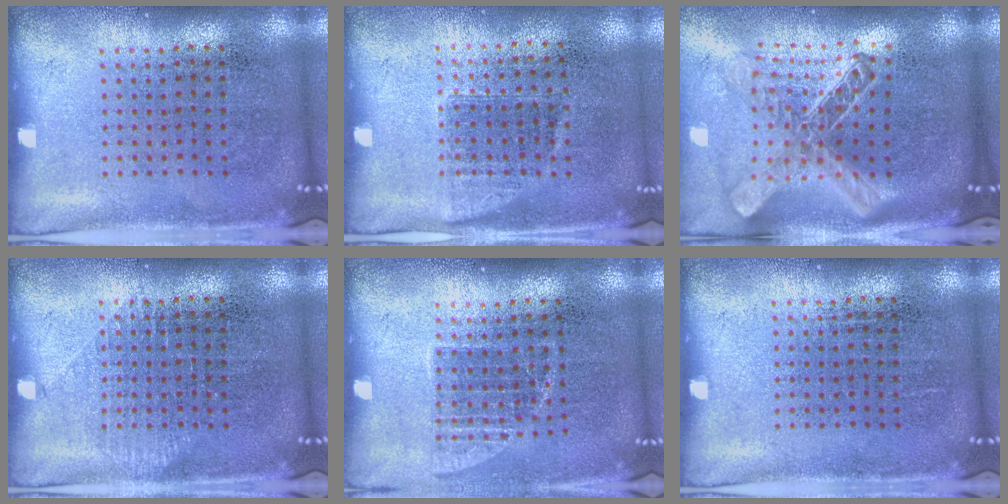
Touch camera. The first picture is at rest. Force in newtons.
{"total": 0.8, "press": 0.7, "slide": 0.4}
{"total": 2.6, "press": 1.9, "slide": 1.8}
{"total": 0.8, "press": 0.8, "slide": 0.3}
{"total": 1.2, "press": 1.0, "slide": 0.7}
{"total": 0.0}